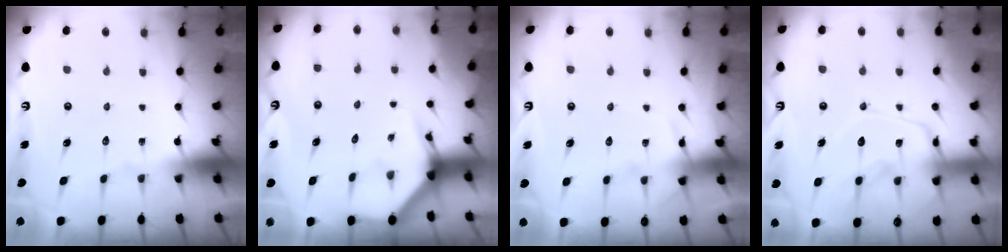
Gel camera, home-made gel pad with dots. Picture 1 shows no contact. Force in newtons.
{"total": 3.8, "press": 3.8, "slide": 0.2}
{"total": 6.2, "press": 6.2, "slide": 0.7}
{"total": 14.9, "press": 14.8, "slide": 1.3}